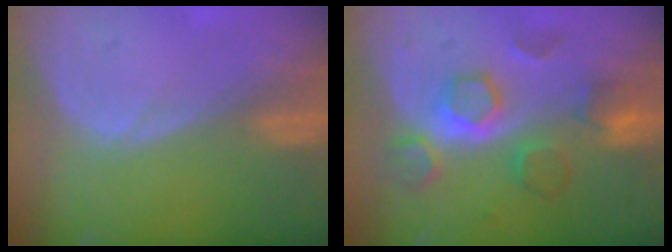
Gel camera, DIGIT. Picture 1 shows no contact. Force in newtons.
{"total": 8.2, "press": 7.7, "slide": 2.9}